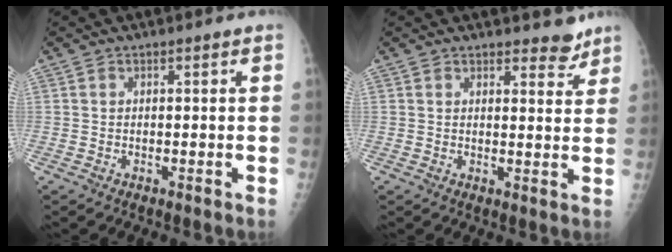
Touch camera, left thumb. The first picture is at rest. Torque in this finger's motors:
{"motor_torque": [-0.28, -0.23, -0.31, 0.02, 0.04]}